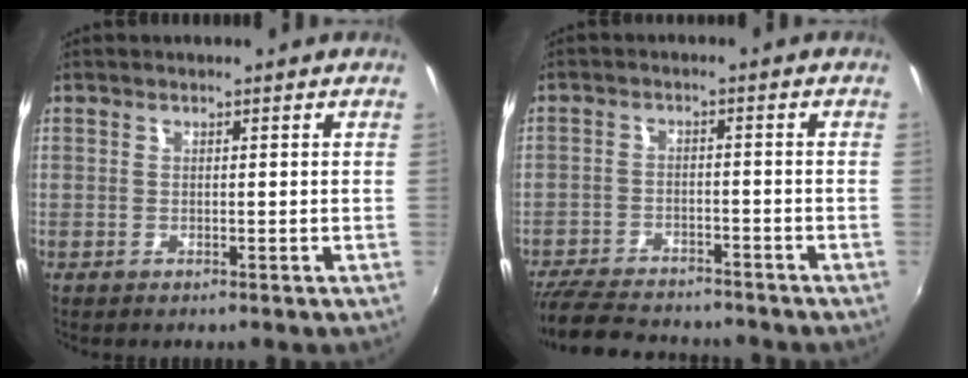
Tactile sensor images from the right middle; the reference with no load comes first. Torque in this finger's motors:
{"motor_torque": [1.09, -1.05, 0.25, 0.13]}